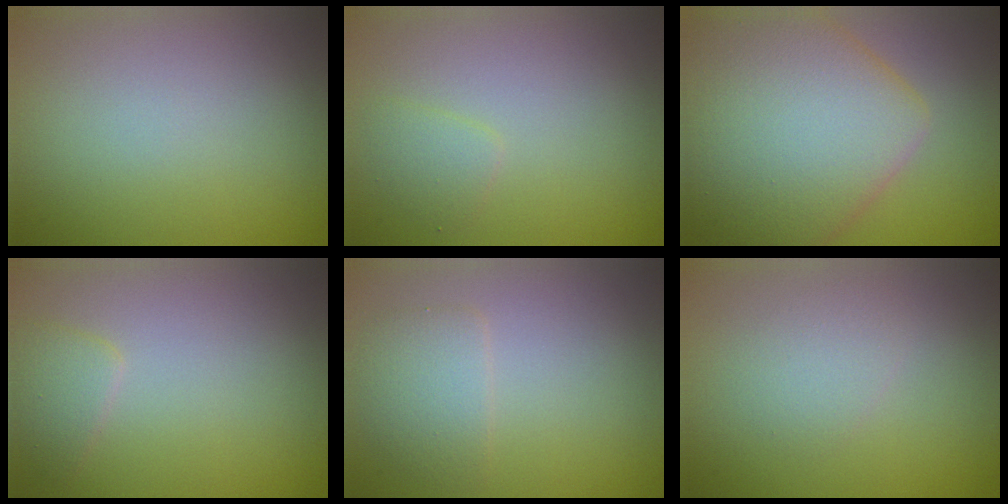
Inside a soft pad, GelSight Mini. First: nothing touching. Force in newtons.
{"total": 1.2, "press": 1.2, "slide": 0.0}
{"total": 10.1, "press": 10.1, "slide": 0.2}
{"total": 1.5, "press": 1.5, "slide": 0.1}
{"total": 2.3, "press": 2.3, "slide": 0.3}
{"total": 1.6, "press": 1.6, "slide": 0.0}